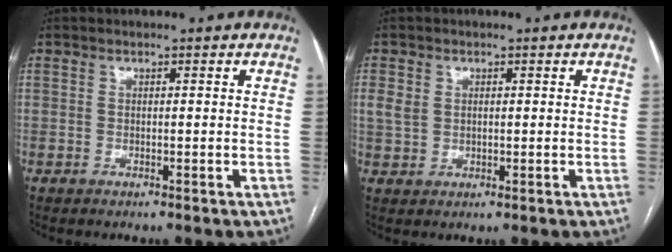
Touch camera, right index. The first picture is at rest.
{"total": 3.1, "force": [0.9, 2.5, 1.5], "torque": [-0.037, 0.010, 0.025]}